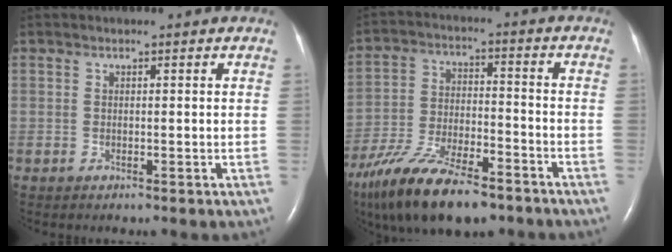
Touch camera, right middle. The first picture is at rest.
{"total": 17.2, "force": [-12.6, 5.2, 10.6], "torque": [-0.209, -0.021, -0.220]}